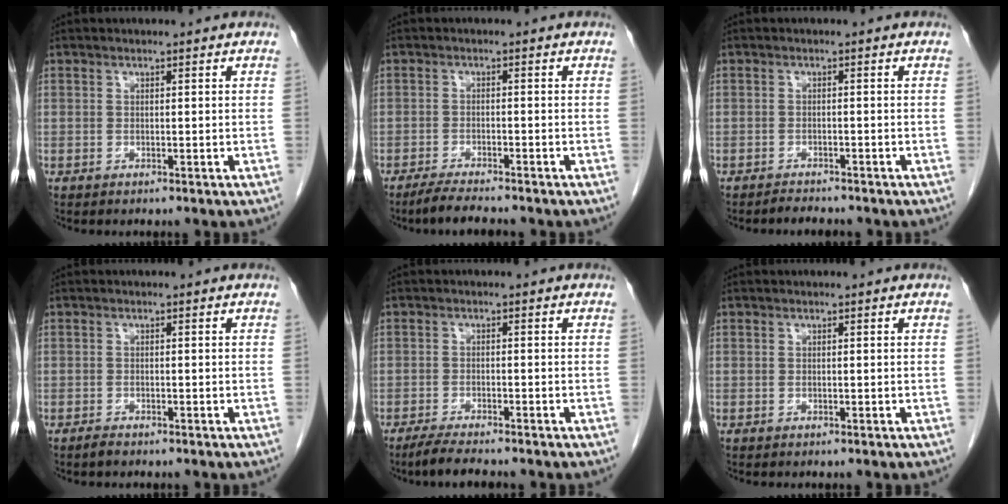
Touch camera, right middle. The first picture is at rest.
{"total": 4.4, "force": [-3.9, 0.2, 2.1], "torque": [-0.039, -0.014, -0.068]}
{"total": 2.0, "force": [-1.9, 0.3, 0.3], "torque": [-0.011, -0.007, -0.028]}
{"total": 1.0, "force": [-0.9, 0.2, 0.4], "torque": [-0.012, -0.001, -0.014]}
{"total": 4.5, "force": [-3.9, 0.3, 2.4], "torque": [-0.045, -0.013, -0.066]}
{"total": 0.0}